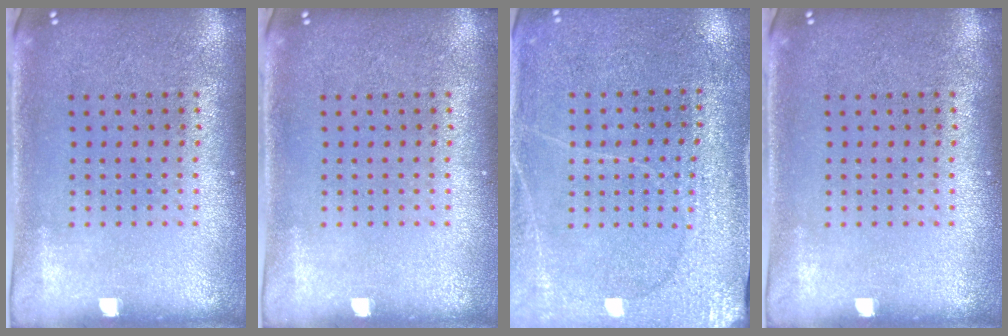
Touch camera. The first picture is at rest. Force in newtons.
{"total": 0.0}
{"total": 2.9, "press": 2.8, "slide": 0.4}
{"total": 0.0}